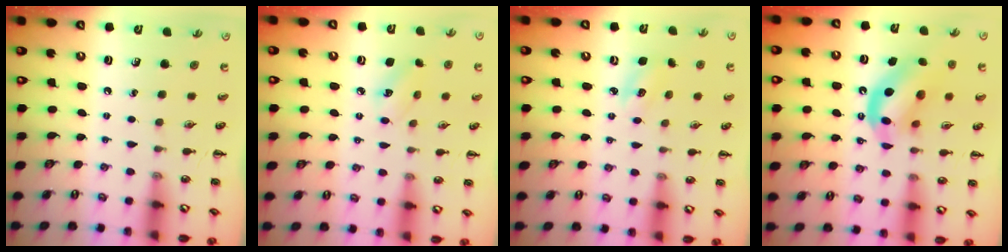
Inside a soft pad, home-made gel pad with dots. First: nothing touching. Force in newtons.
{"total": 5.1, "press": 4.9, "slide": 1.3}
{"total": 3.5, "press": 3.4, "slide": 1.0}
{"total": 11.5, "press": 11.1, "slide": 3.0}